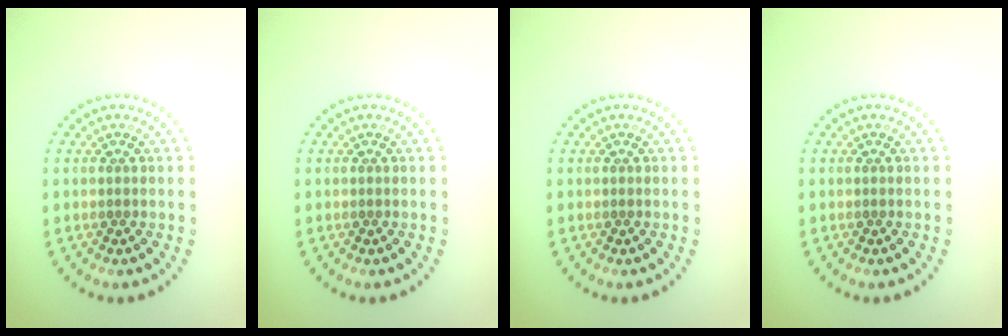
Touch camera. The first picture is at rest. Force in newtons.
{"total": 0.0}
{"total": 0.0}
{"total": 0.0}